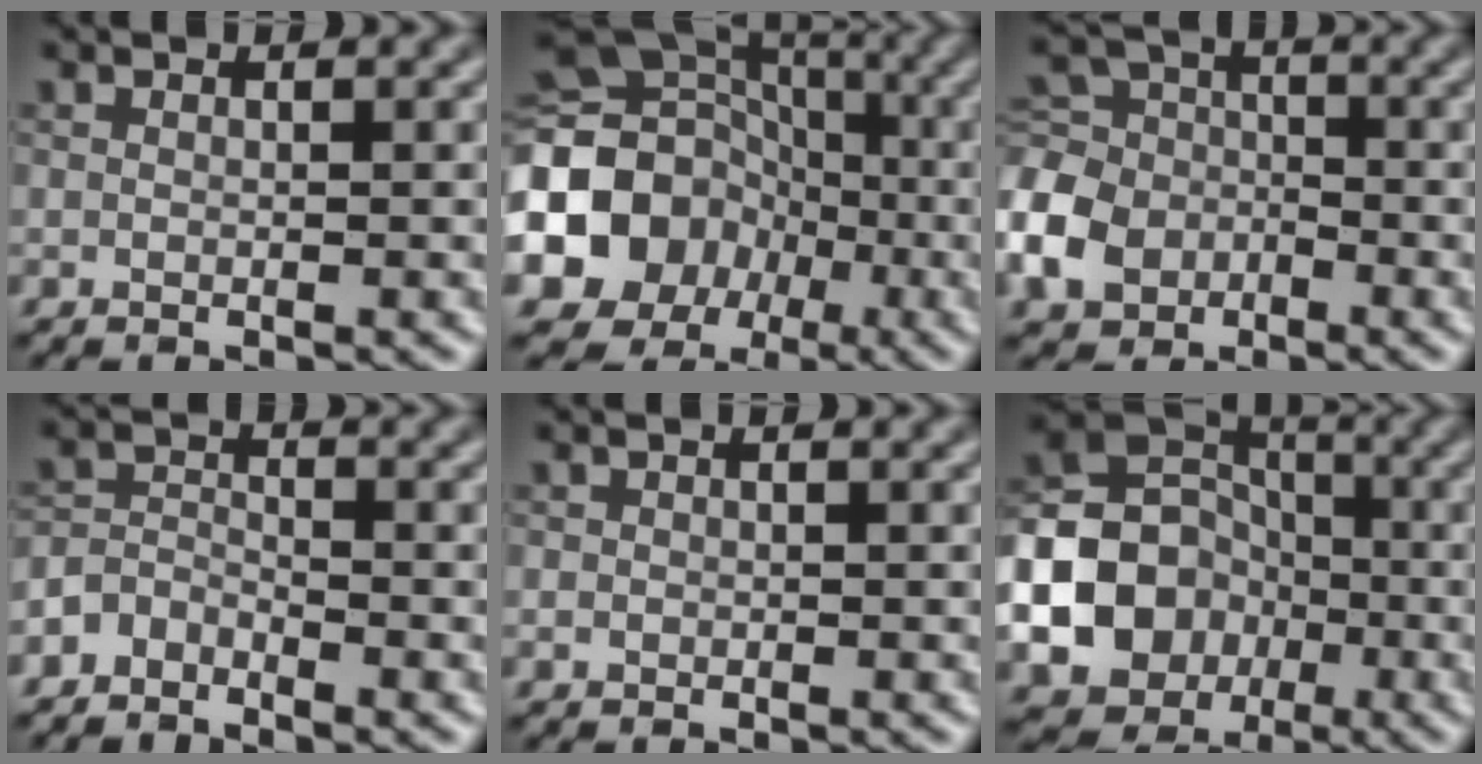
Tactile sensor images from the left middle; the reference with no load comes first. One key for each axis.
{"total": 15.0, "fx": -4.1, "fy": 13.0, "fz": 6.4, "tx": -0.146, "ty": -0.017, "tz": -0.096}
{"total": 6.4, "fx": -2.9, "fy": 5.0, "fz": 2.8, "tx": -0.067, "ty": 0.007, "tz": -0.077}
{"total": 1.9, "fx": -1.6, "fy": 0.8, "fz": 0.5, "tx": -0.009, "ty": 0.007, "tz": -0.040}
{"total": 0.6, "fx": -0.1, "fy": 0.5, "fz": 0.1, "tx": 0.001, "ty": -0.005, "tz": -0.003}
{"total": 20.4, "fx": -5.9, "fy": 18.6, "fz": 6.0, "tx": -0.151, "ty": -0.041, "tz": -0.130}